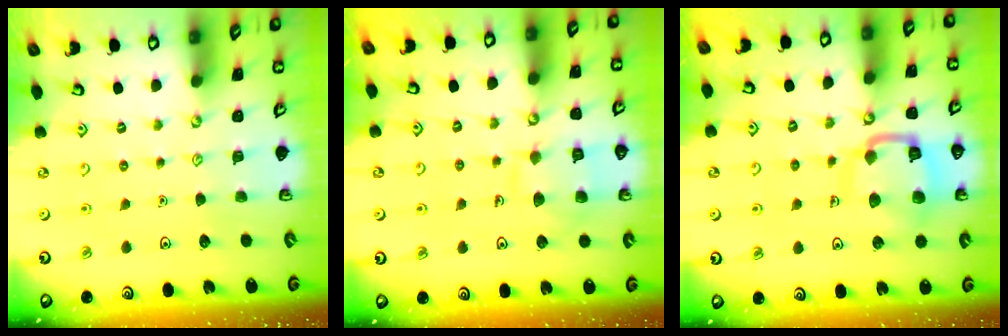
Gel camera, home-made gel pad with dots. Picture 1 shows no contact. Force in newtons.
{"total": 9.7, "press": 9.6, "slide": 0.8}
{"total": 13.8, "press": 13.7, "slide": 1.3}